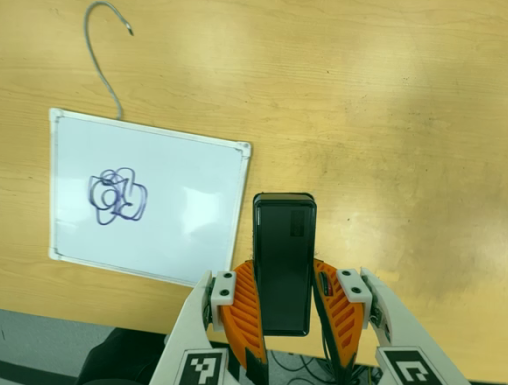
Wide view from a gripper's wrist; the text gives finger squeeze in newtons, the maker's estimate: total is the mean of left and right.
{"total": 6.1, "left": 4.1, "right": 8.1}